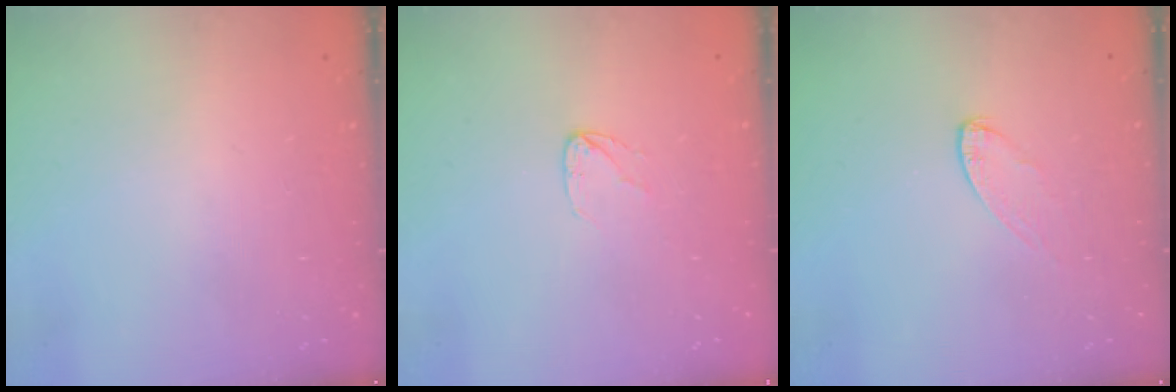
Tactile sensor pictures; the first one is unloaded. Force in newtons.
{"total": 3.6, "press": 3.6, "slide": 0.3}
{"total": 5.2, "press": 5.2, "slide": 0.5}